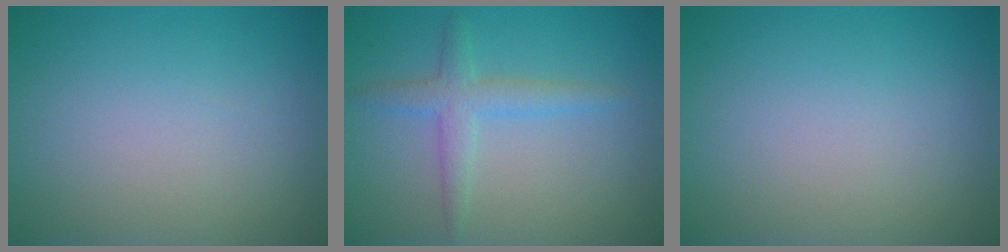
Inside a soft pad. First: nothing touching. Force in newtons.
{"total": 2.6, "press": 2.6, "slide": 0.1}
{"total": 0.0}